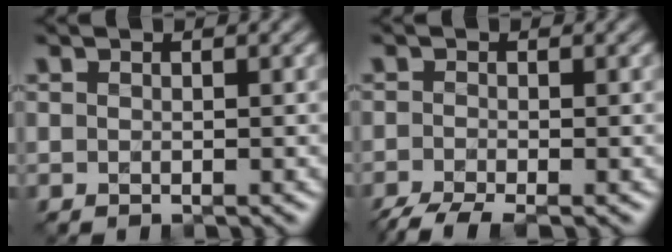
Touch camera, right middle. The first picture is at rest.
{"total": 3.6, "force": [-2.8, 0.7, 2.2], "torque": [-0.040, -0.011, -0.060]}